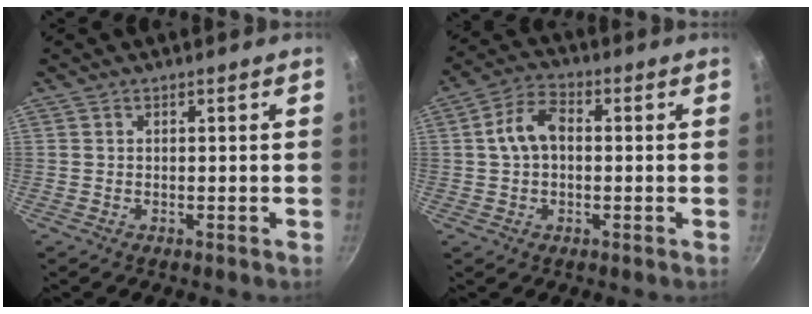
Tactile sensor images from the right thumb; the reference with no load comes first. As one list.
[{"total": 7.6, "force": [0.5, 5.0, 5.6], "torque": [-0.094, 0.026, 0.000]}]